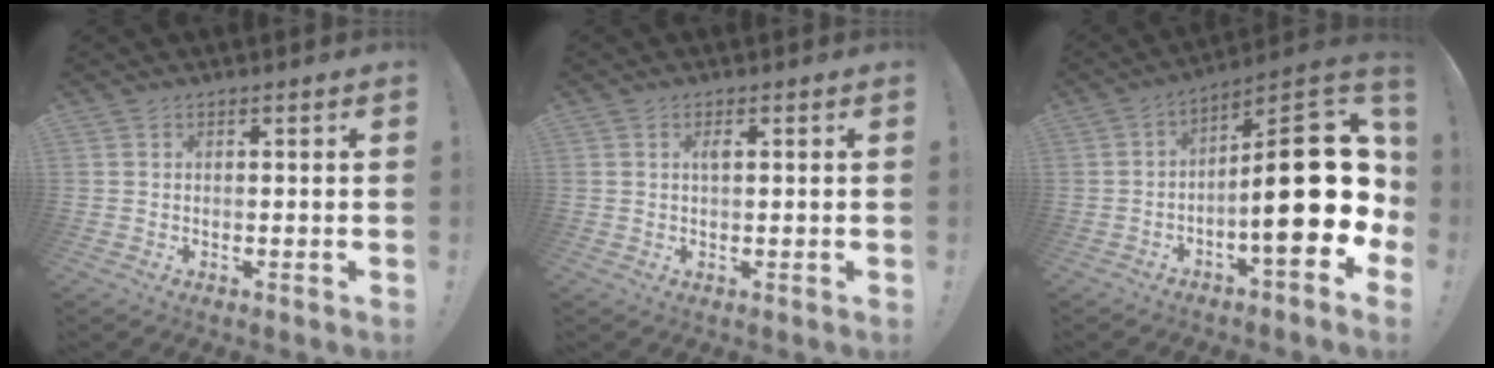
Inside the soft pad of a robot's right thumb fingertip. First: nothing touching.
{"total": 1.4, "force": [0.5, 0.1, 1.3], "torque": [-0.018, 0.001, 0.006]}
{"total": 24.3, "force": [-2.4, 8.6, 22.6], "torque": [-0.312, 0.016, -0.029]}